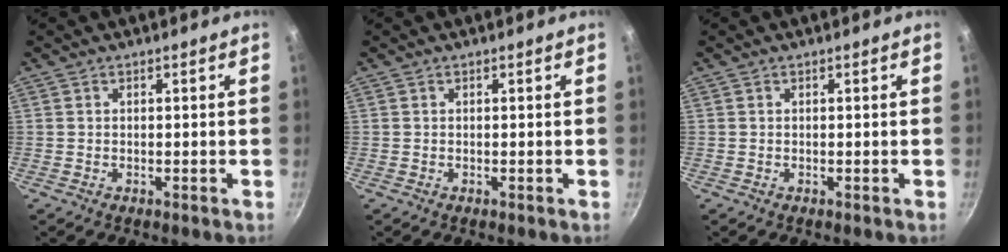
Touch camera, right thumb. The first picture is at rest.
{"total": 0.0}
{"total": 0.0}